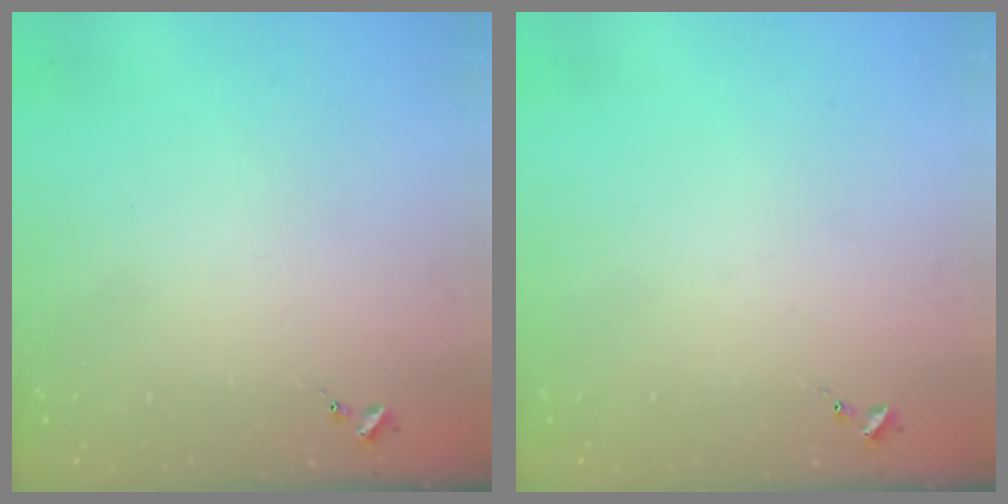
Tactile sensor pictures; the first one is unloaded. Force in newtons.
{"total": 0.0}